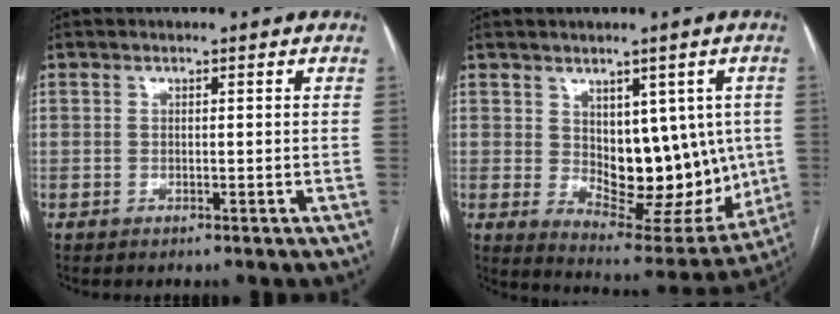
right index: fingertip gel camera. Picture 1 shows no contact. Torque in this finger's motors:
{"motor_torque": [0.21, 0.16, 0.11, 0.02]}